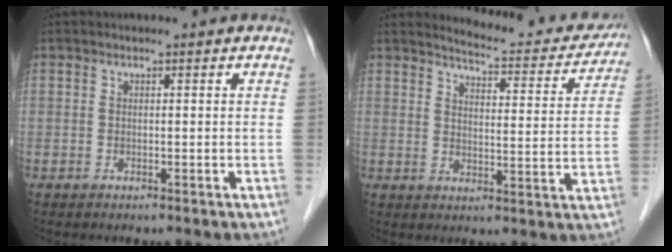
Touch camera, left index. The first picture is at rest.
{"total": 12.7, "force": [12.2, 2.2, 2.7], "torque": [-0.025, -0.024, 0.140]}